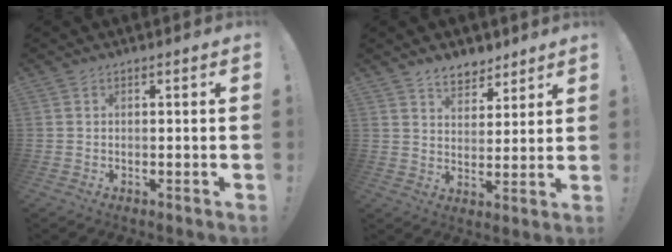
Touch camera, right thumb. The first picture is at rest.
{"total": 7.0, "force": [5.3, 4.2, 1.7], "torque": [-0.019, -0.041, 0.101]}